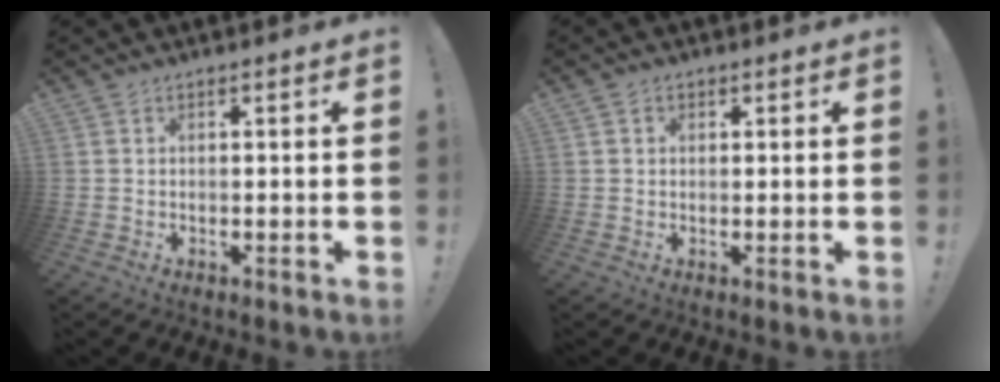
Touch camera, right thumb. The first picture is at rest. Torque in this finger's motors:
{"motor_torque": [0.02, -0.42, -0.12, -0.05, 0.08]}